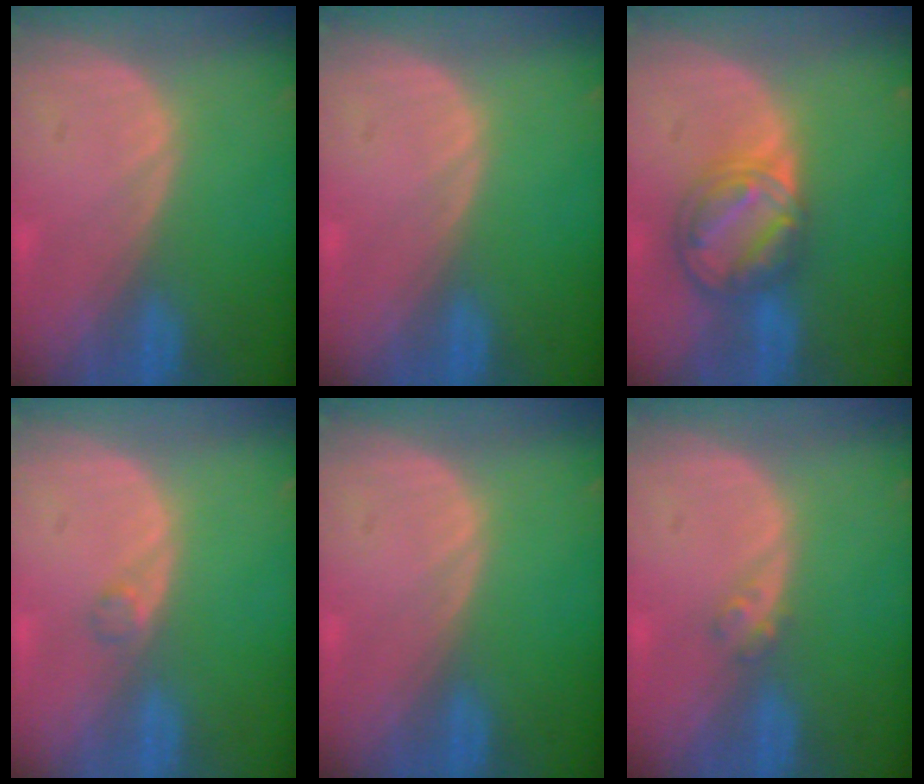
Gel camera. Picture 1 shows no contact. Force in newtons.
{"total": 0.0}
{"total": 8.1, "press": 6.9, "slide": 4.4}
{"total": 1.2, "press": 1.2, "slide": 0.1}
{"total": 0.0}
{"total": 1.6, "press": 1.4, "slide": 0.8}